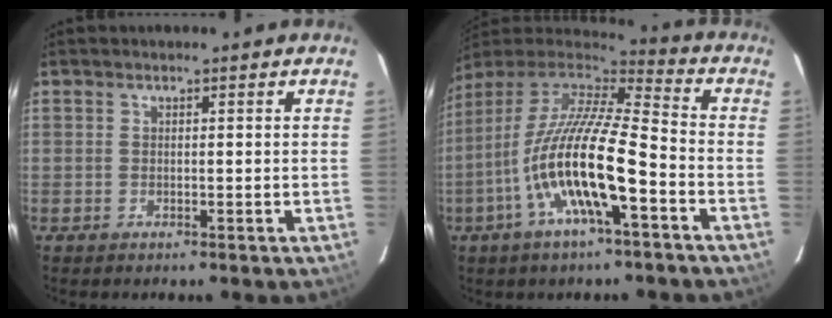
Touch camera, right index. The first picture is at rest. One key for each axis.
{"total": 18.5, "fx": -6.8, "fy": 3.5, "fz": 16.8, "tx": -0.304, "ty": -0.025, "tz": -0.136}